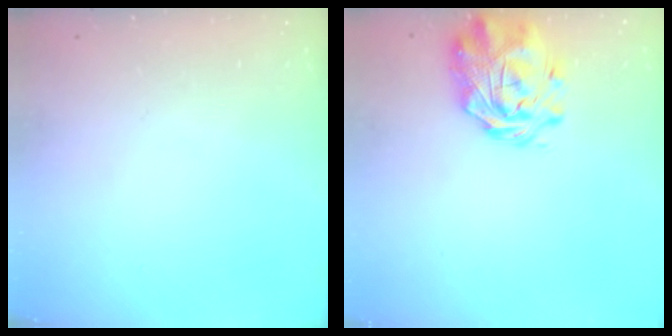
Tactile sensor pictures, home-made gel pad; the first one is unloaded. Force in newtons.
{"total": 2.9, "press": 2.6, "slide": 1.4}